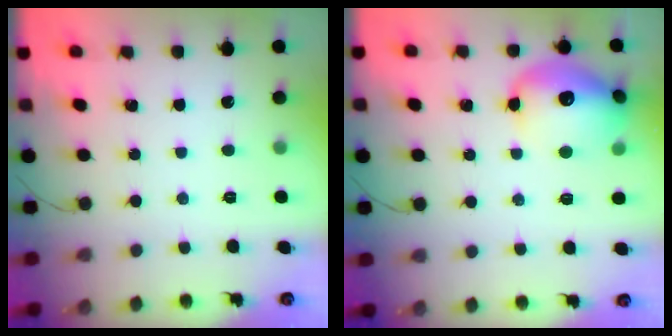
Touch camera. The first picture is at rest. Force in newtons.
{"total": 15.6, "press": 15.4, "slide": 2.2}